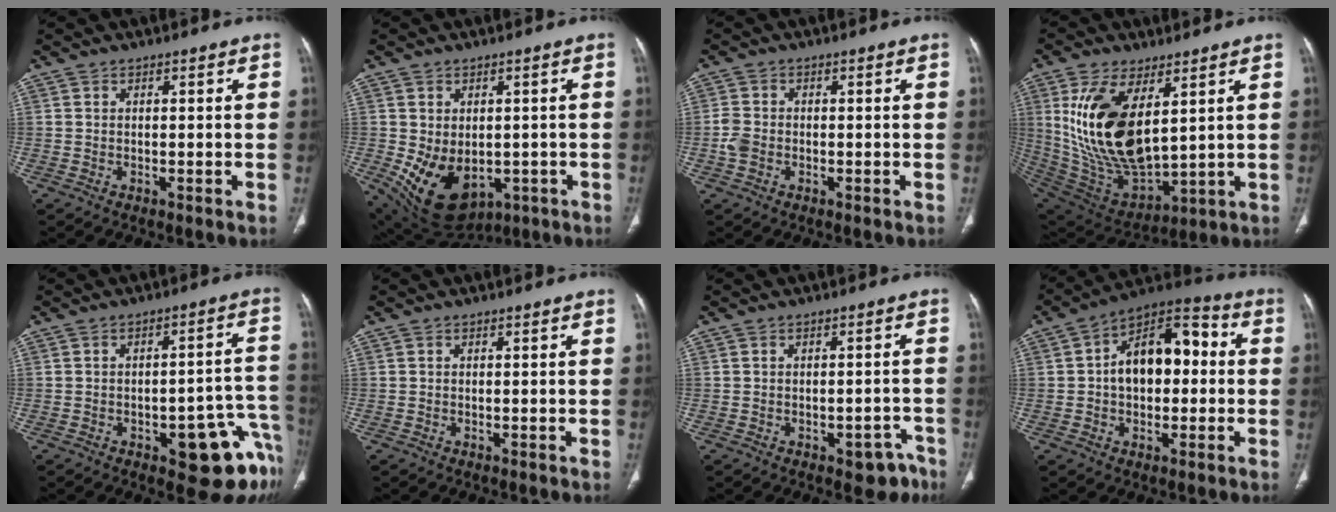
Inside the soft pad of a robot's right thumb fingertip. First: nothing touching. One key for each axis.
{"total": 13.1, "fx": -3.0, "fy": 9.2, "fz": 8.9, "tx": -0.137, "ty": -0.008, "tz": -0.016}
{"total": 3.0, "fx": -0.9, "fy": 2.3, "fz": 1.8, "tx": -0.041, "ty": 0.007, "tz": -0.019}
{"total": 20.5, "fx": 5.9, "fy": 10.1, "fz": 16.9, "tx": -0.319, "ty": -0.029, "tz": 0.132}
{"total": 13.7, "fx": -6.3, "fy": 4.9, "fz": 11.1, "tx": -0.073, "ty": 0.045, "tz": -0.065}
{"total": 0.0}
{"total": 4.3, "fx": -2.6, "fy": 2.4, "fz": 2.5, "tx": -0.011, "ty": 0.018, "tz": -0.028}
{"total": 15.2, "fx": 1.0, "fy": 9.3, "fz": 12.0, "tx": -0.151, "ty": 0.042, "tz": 0.005}